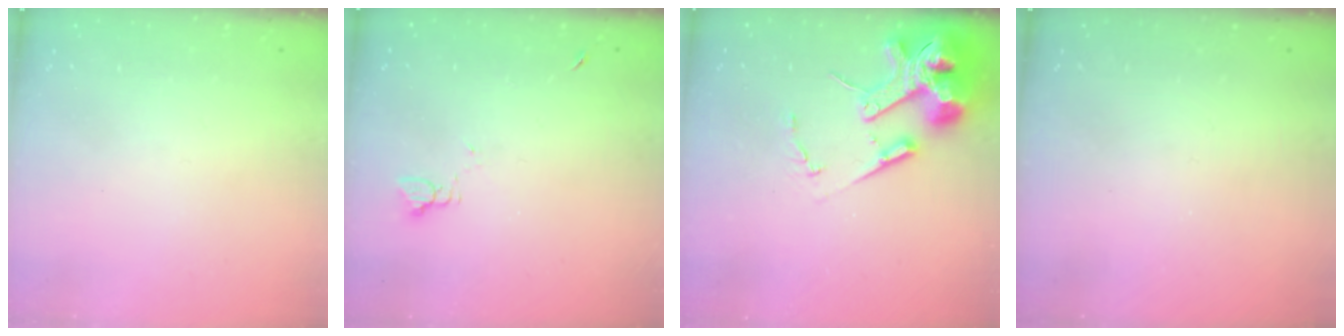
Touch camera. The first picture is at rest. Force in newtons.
{"total": 2.3, "press": 2.3, "slide": 0.3}
{"total": 15.8, "press": 15.6, "slide": 2.2}
{"total": 0.0}